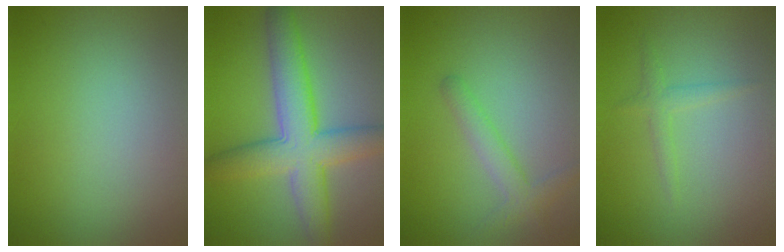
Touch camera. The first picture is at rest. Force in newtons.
{"total": 7.4, "press": 7.3, "slide": 0.4}
{"total": 2.2, "press": 2.2, "slide": 0.1}
{"total": 1.3, "press": 1.3, "slide": 0.1}